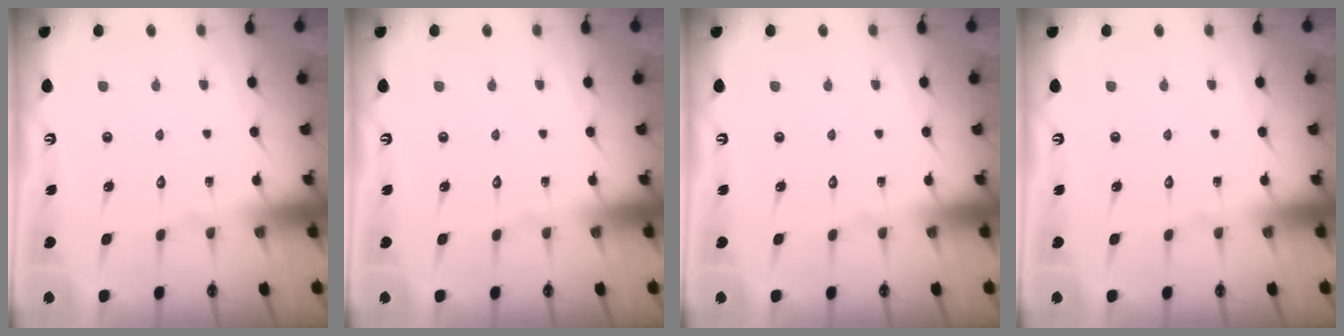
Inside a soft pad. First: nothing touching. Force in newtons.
{"total": 0.0}
{"total": 0.0}
{"total": 0.0}